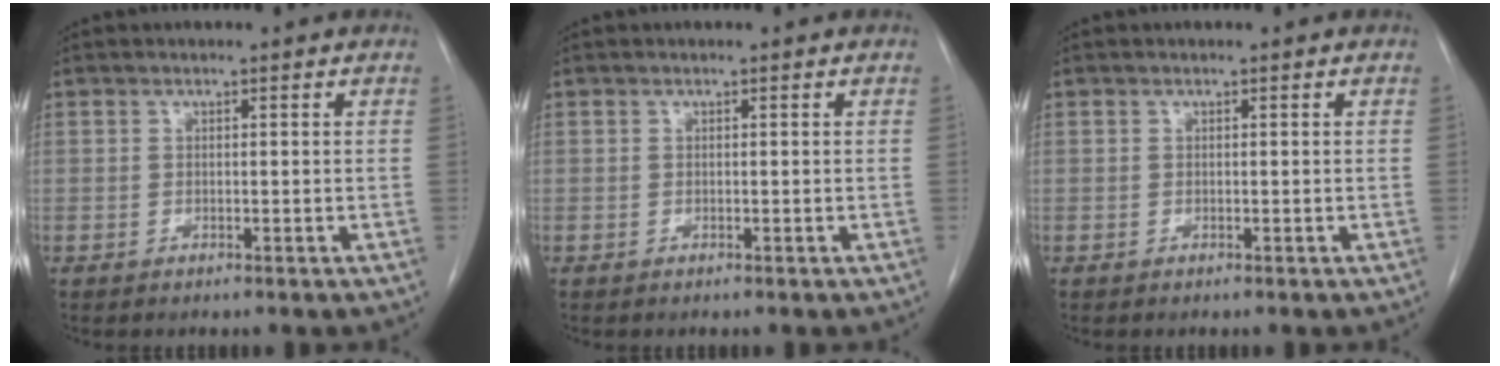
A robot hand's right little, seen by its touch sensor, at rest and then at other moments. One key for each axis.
{"total": 0.0}
{"total": 0.0}